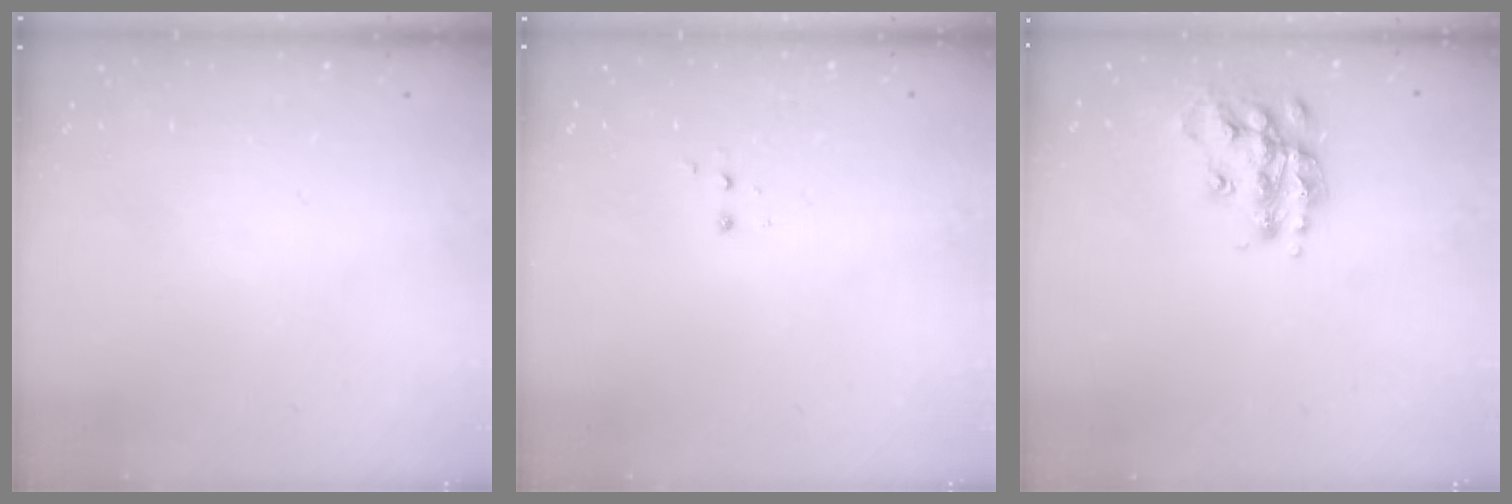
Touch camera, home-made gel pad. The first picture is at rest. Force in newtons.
{"total": 2.8, "press": 2.8, "slide": 0.5}
{"total": 14.7, "press": 14.7, "slide": 0.9}